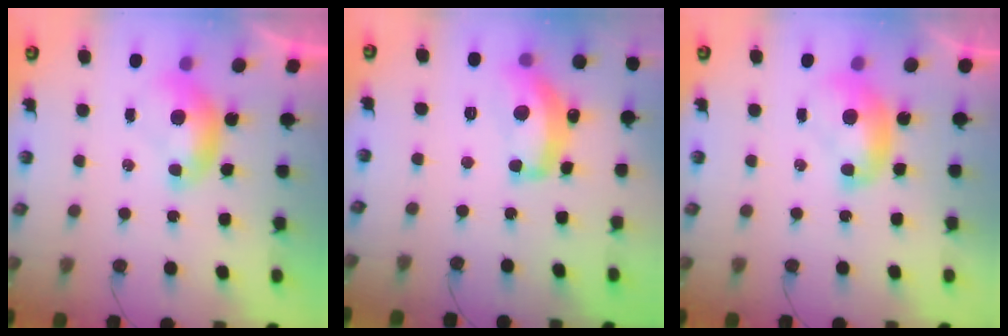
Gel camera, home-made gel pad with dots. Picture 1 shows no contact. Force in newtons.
{"total": 9.3, "press": 9.3, "slide": 0.7}
{"total": 1.8, "press": 1.8, "slide": 0.2}